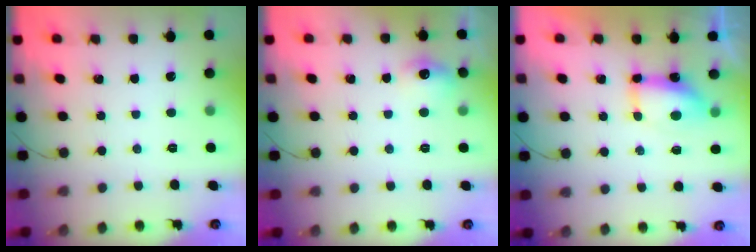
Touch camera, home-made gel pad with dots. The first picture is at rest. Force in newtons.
{"total": 6.9, "press": 6.9, "slide": 1.0}
{"total": 7.5, "press": 7.5, "slide": 0.5}